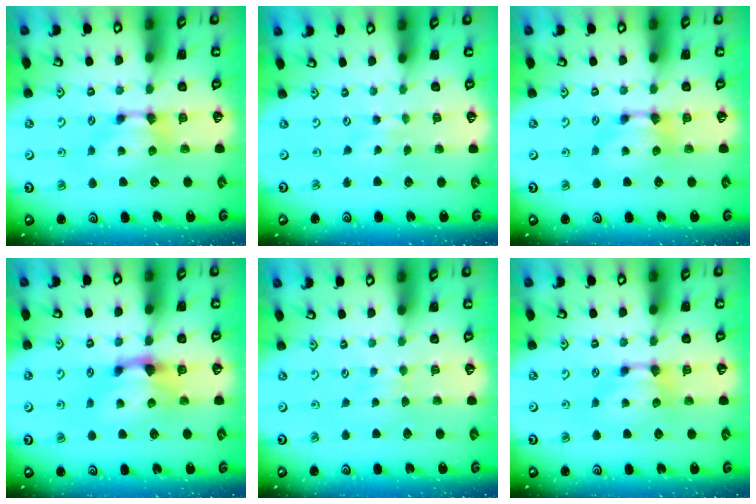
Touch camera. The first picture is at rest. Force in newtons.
{"total": 3.7, "press": 3.7, "slide": 0.2}
{"total": 0.0}
{"total": 1.9, "press": 1.3, "slide": 1.4}
{"total": 2.6, "press": 2.6, "slide": 0.4}
{"total": 0.0}